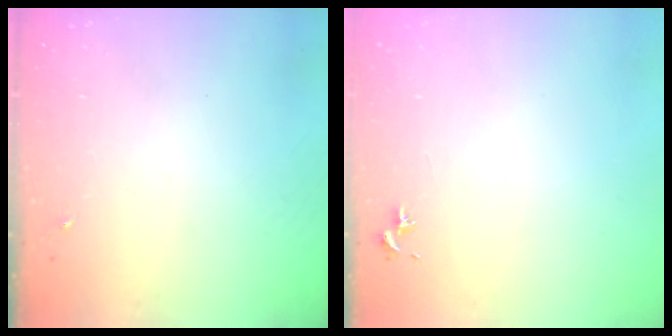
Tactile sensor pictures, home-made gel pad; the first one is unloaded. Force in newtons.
{"total": 0.8, "press": 0.7, "slide": 0.3}